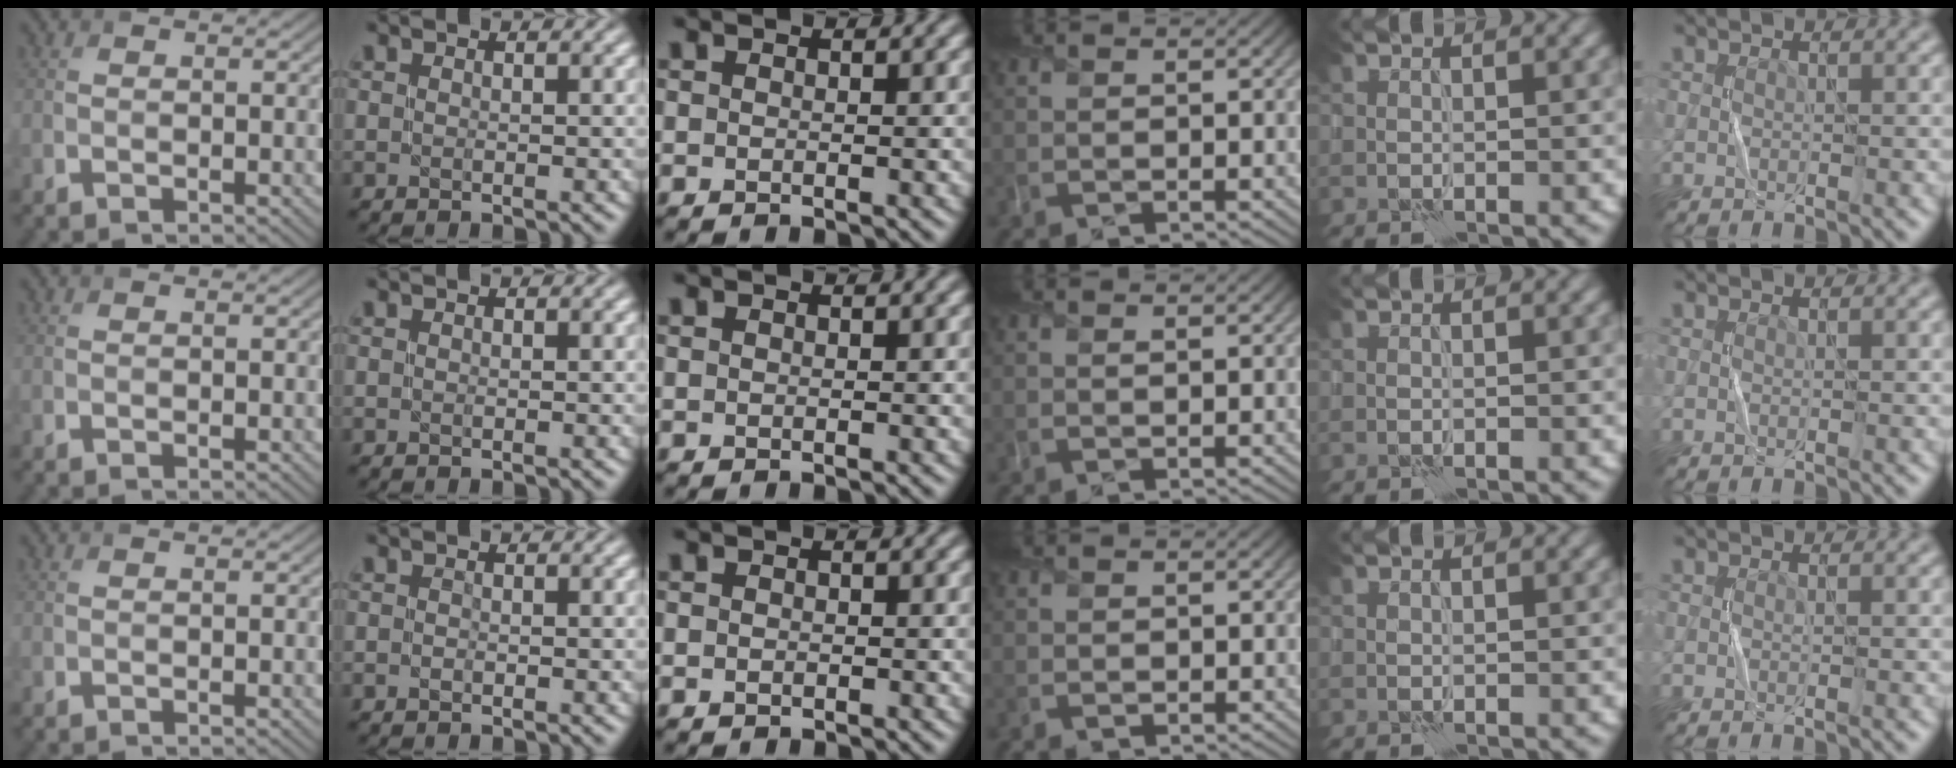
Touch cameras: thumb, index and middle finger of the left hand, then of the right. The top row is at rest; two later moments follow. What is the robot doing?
{"motion": "fold", "object": "shorts"}